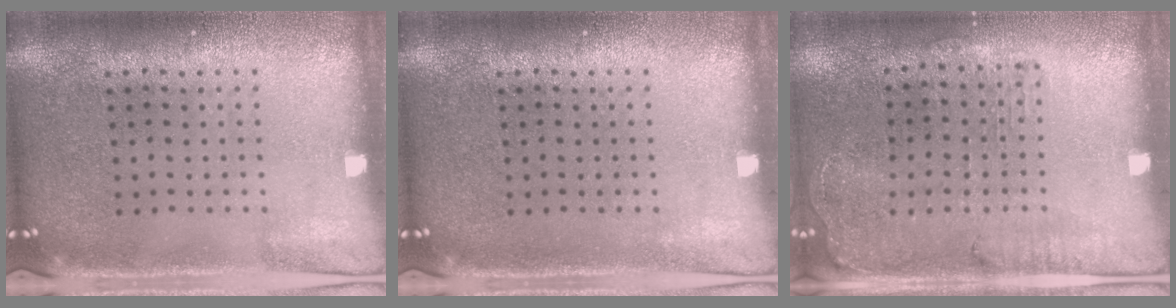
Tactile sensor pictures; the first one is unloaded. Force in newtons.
{"total": 0.0}
{"total": 1.2, "press": 1.2, "slide": 0.3}